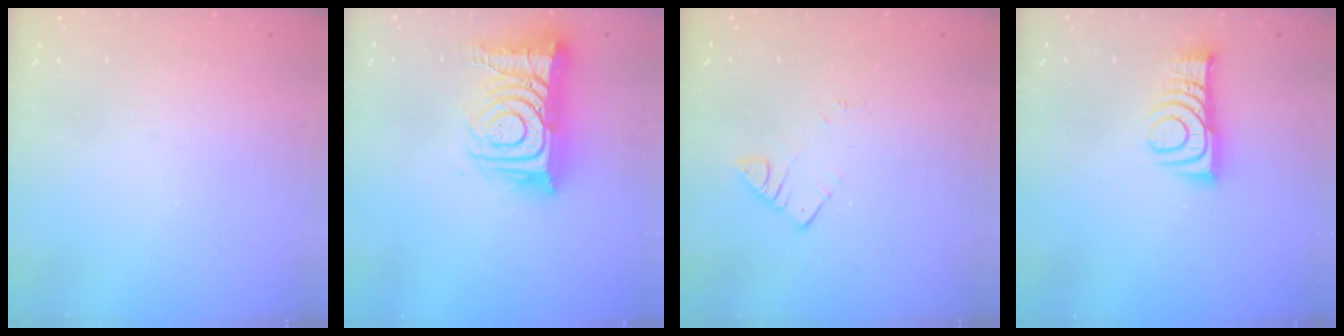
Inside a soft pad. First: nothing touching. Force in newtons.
{"total": 17.6, "press": 17.5, "slide": 1.6}
{"total": 2.8, "press": 2.7, "slide": 0.3}
{"total": 9.3, "press": 9.3, "slide": 0.2}